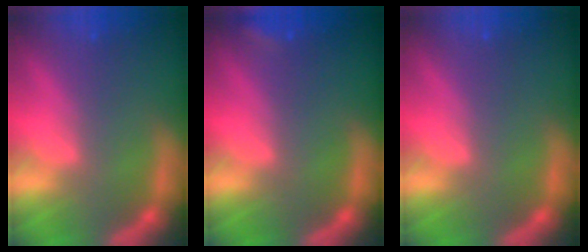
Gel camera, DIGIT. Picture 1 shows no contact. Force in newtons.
{"total": 1.4}
{"total": 0.0}